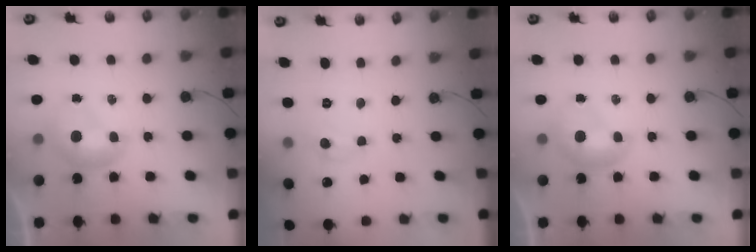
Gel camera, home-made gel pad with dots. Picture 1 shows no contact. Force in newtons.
{"total": 0.0}
{"total": 0.0}